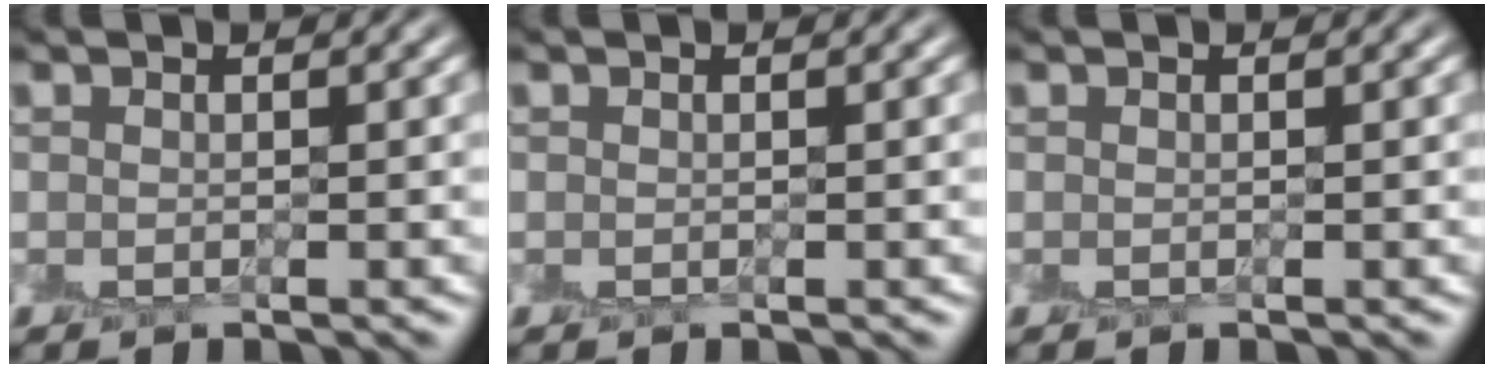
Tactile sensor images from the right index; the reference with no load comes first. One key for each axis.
{"total": 0.0}
{"total": 0.0}